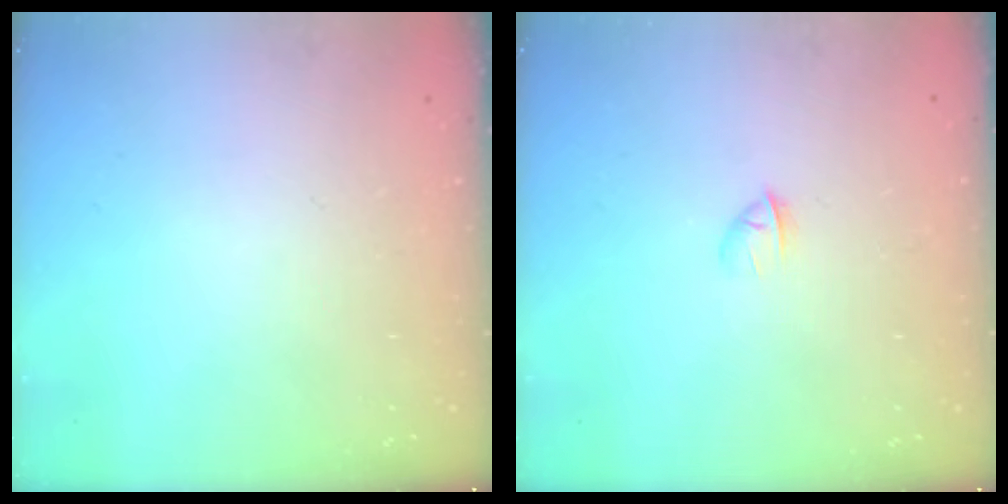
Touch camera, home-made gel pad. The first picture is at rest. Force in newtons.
{"total": 2.4, "press": 2.2, "slide": 0.8}